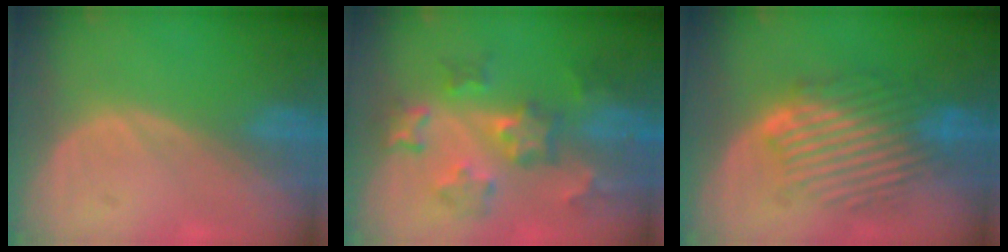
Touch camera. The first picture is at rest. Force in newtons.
{"total": 8.3, "press": 7.7, "slide": 3.1}
{"total": 9.0, "press": 8.8, "slide": 1.8}